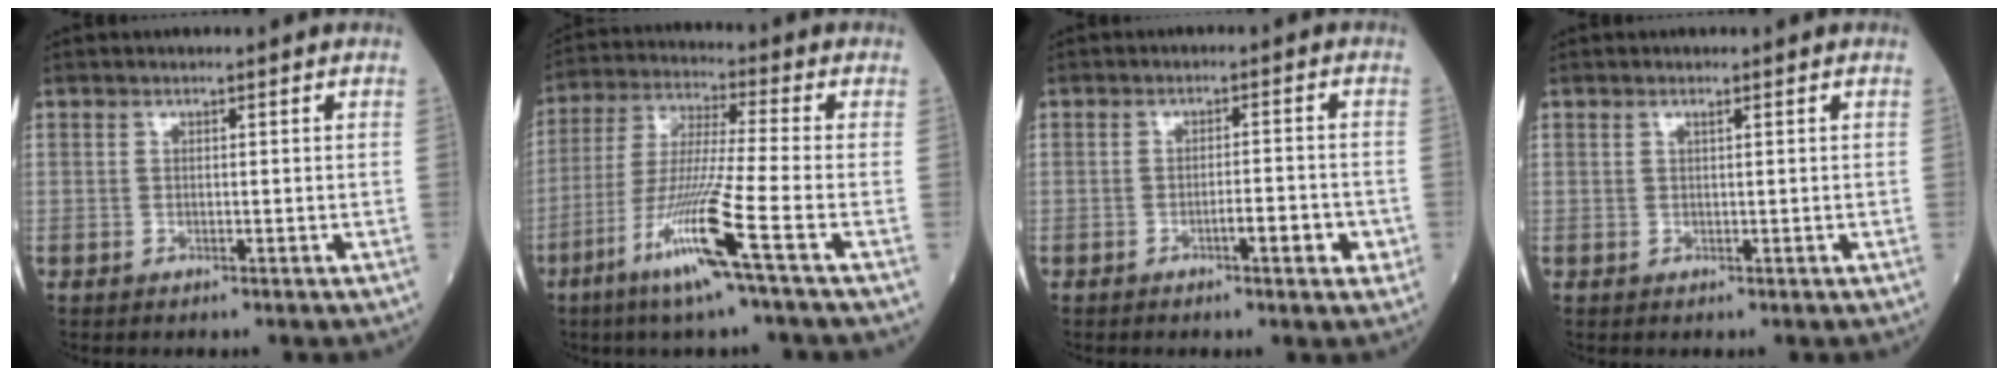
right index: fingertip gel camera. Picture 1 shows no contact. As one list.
[{"total": 13.0, "force": [-6.2, -1.6, 11.3], "torque": [-0.230, -0.027, -0.122]}, {"total": 4.1, "force": [-1.7, 0.8, 3.6], "torque": [-0.048, 0.004, -0.023]}, {"total": 0.5, "force": [0.3, -0.1, 0.4], "torque": [-0.012, 0.000, 0.007]}]